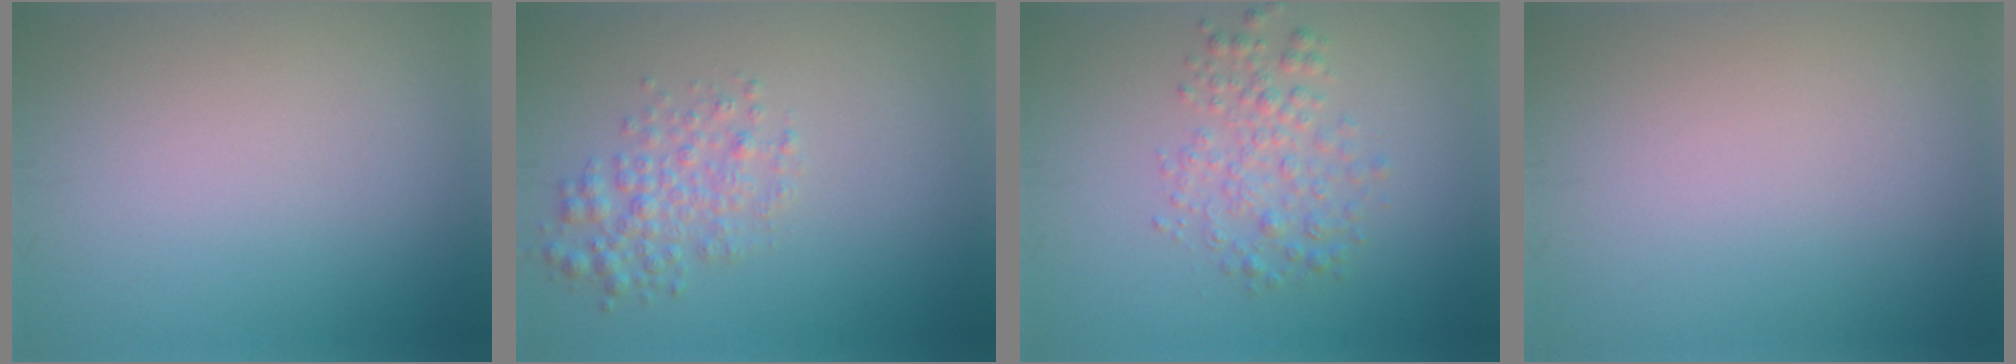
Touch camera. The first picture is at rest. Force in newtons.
{"total": 2.8, "press": 2.8, "slide": 0.1}
{"total": 2.8, "press": 2.8, "slide": 0.0}
{"total": 0.0}